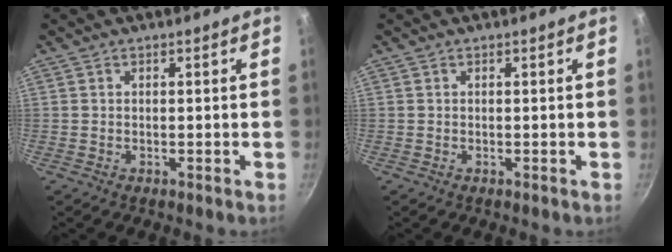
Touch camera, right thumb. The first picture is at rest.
{"total": 0.0}